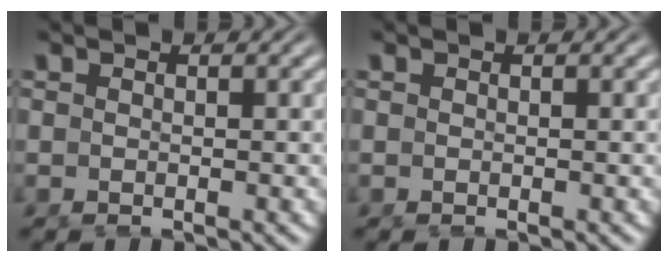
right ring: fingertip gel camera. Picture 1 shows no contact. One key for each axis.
{"total": 0.0}